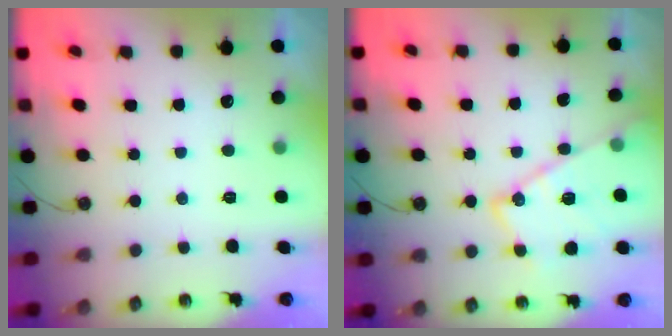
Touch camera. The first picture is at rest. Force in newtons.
{"total": 15.5, "press": 15.5, "slide": 0.7}